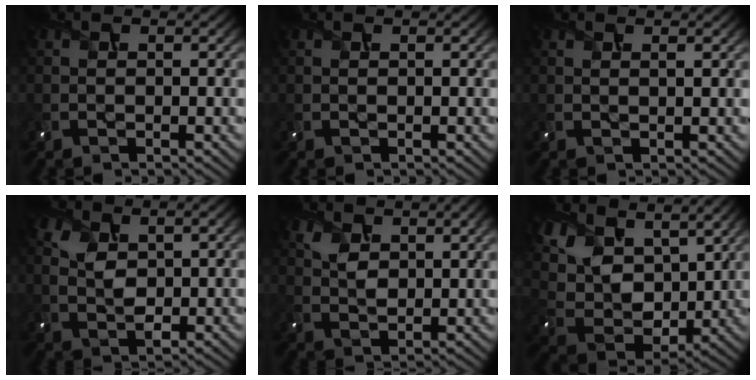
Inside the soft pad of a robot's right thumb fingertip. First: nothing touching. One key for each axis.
{"total": 0.0}
{"total": 0.7, "fx": 0.6, "fy": 0.0, "fz": 0.5, "tx": -0.012, "ty": 0.001, "tz": 0.010}
{"total": 4.5, "fx": 1.1, "fy": 2.6, "fz": 3.5, "tx": -0.077, "ty": -0.004, "tz": 0.023}
{"total": 5.0, "fx": 2.7, "fy": 2.5, "fz": 3.4, "tx": -0.076, "ty": -0.004, "tz": 0.054}
{"total": 12.5, "fx": 7.3, "fy": 7.1, "fz": 7.2, "tx": -0.226, "ty": 0.017, "tz": 0.125}